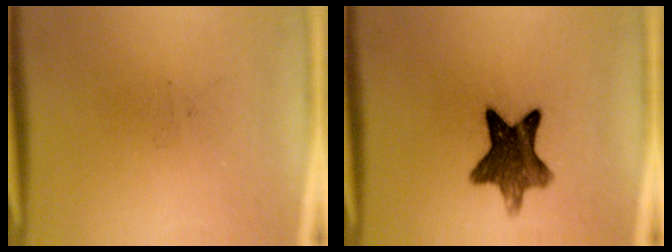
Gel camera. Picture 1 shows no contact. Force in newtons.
{"total": 10.3}